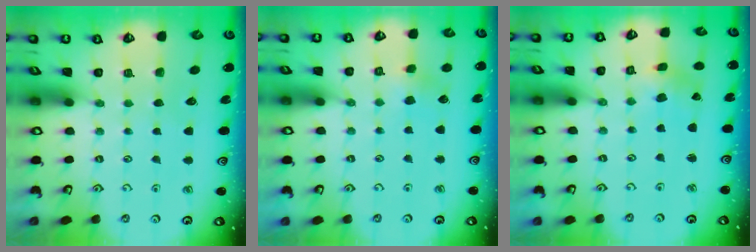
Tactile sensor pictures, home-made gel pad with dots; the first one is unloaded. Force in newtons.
{"total": 3.4, "press": 3.4, "slide": 0.3}
{"total": 2.2, "press": 2.1, "slide": 0.6}